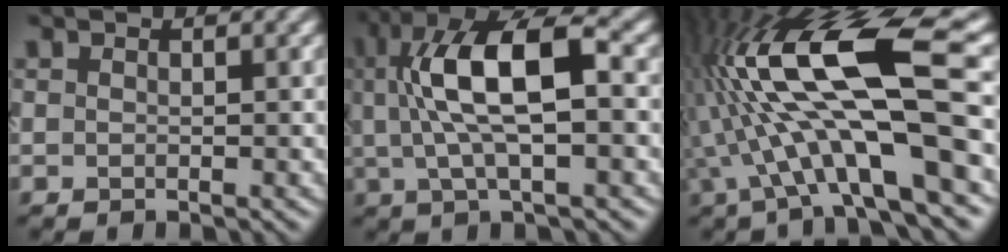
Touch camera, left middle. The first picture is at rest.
{"total": 9.5, "force": [1.7, 3.2, 8.8], "torque": [-0.162, 0.017, 0.024]}
{"total": 14.0, "force": [0.8, 3.9, 13.5], "torque": [-0.245, 0.029, 0.008]}